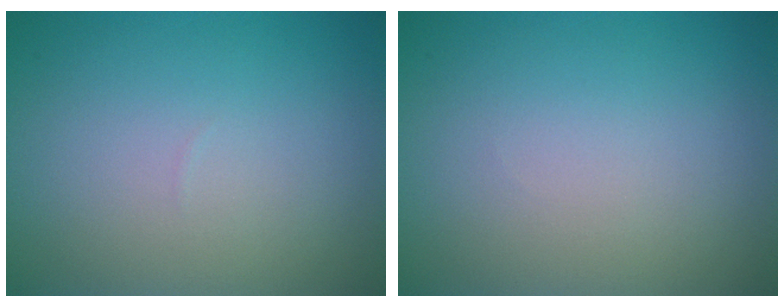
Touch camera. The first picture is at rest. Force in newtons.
{"total": 0.0}